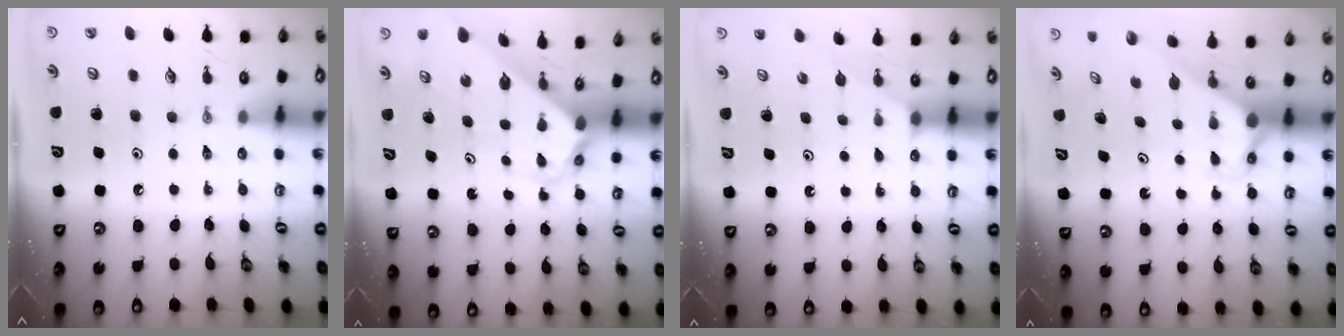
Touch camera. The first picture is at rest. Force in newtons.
{"total": 2.6, "press": 2.6, "slide": 0.2}
{"total": 2.2, "press": 2.2, "slide": 0.3}
{"total": 2.9, "press": 2.9, "slide": 0.0}